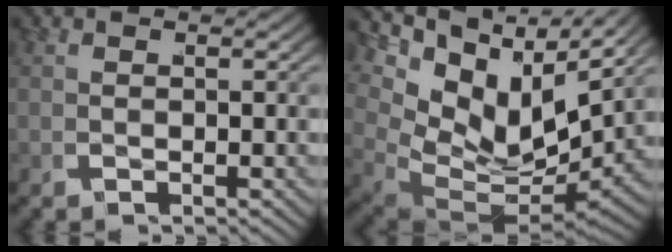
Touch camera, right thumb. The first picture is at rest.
{"total": 11.8, "force": [1.3, 7.2, 9.2], "torque": [-0.190, -0.038, 0.028]}